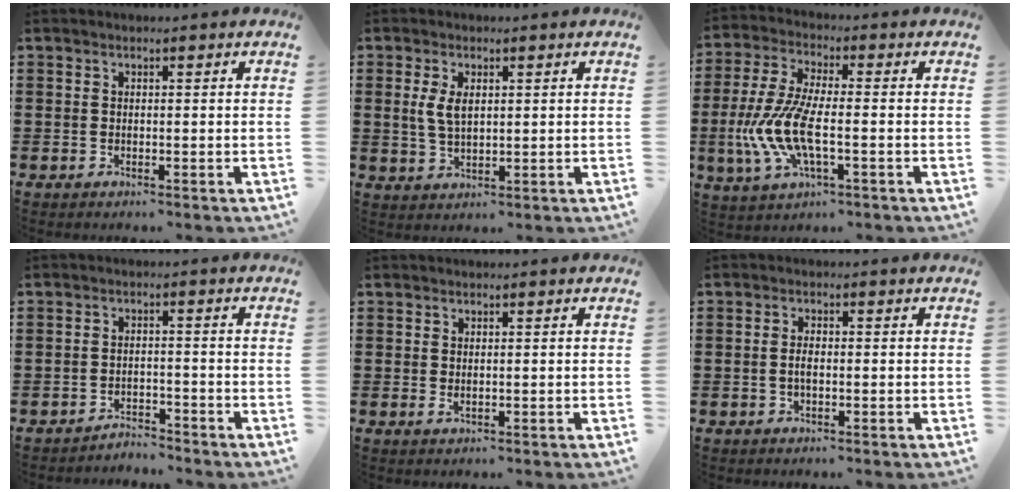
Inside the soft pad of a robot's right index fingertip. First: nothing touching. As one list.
[{"total": 4.1, "force": [0.9, 2.0, 3.5], "torque": [-0.081, 0.004, 0.013]}, {"total": 9.8, "force": [-2.6, 3.7, 8.6], "torque": [-0.209, -0.016, -0.056]}, {"total": 2.7, "force": [-2.7, 0.2, -0.2], "torque": [-0.005, 0.002, -0.059]}, {"total": 0.6, "force": [0.2, 0.0, 0.5], "torque": [-0.011, -0.001, 0.004]}, {"total": 1.9, "force": [-0.2, 0.8, 1.7], "torque": [-0.033, 0.003, -0.005]}]